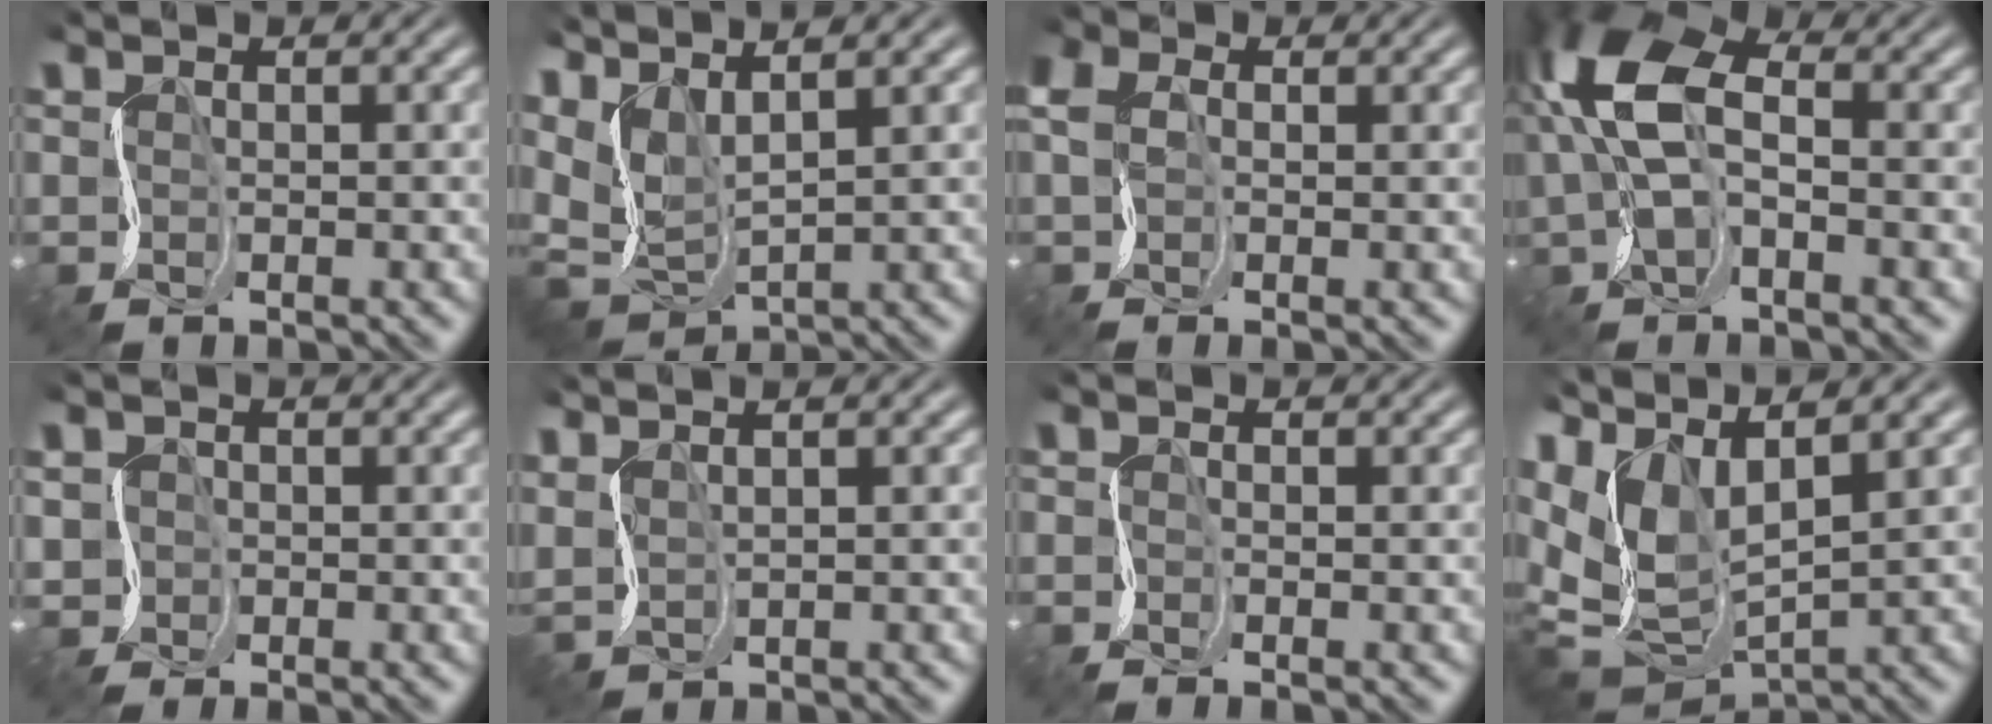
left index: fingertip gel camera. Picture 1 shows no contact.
{"total": 5.3, "force": [2.3, 1.6, 4.5], "torque": [-0.105, 0.006, 0.048]}
{"total": 4.0, "force": [0.5, 2.8, 2.9], "torque": [-0.056, 0.026, -0.006]}
{"total": 8.0, "force": [0.7, 4.4, 6.7], "torque": [-0.160, 0.009, 0.003]}
{"total": 1.8, "force": [0.2, 1.7, 0.5], "torque": [-0.008, 0.006, -0.003]}
{"total": 2.5, "force": [1.8, 0.7, 1.5], "torque": [-0.042, 0.016, 0.036]}
{"total": 0.7, "force": [-0.3, 0.0, 0.6], "torque": [-0.001, 0.008, -0.013]}
{"total": 6.8, "force": [2.5, 3.2, 5.5], "torque": [-0.134, -0.004, 0.054]}